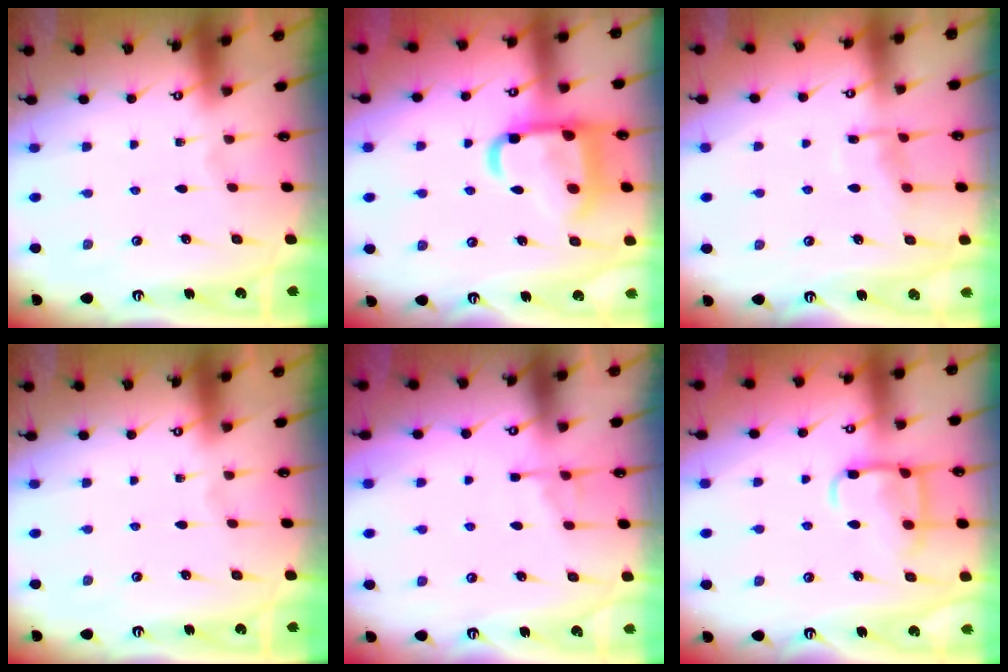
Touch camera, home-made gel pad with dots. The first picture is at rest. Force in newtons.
{"total": 17.6, "press": 17.5, "slide": 1.6}
{"total": 7.7, "press": 7.7, "slide": 0.8}
{"total": 0.0}
{"total": 3.9, "press": 3.9, "slide": 0.6}
{"total": 11.8, "press": 11.8, "slide": 1.2}